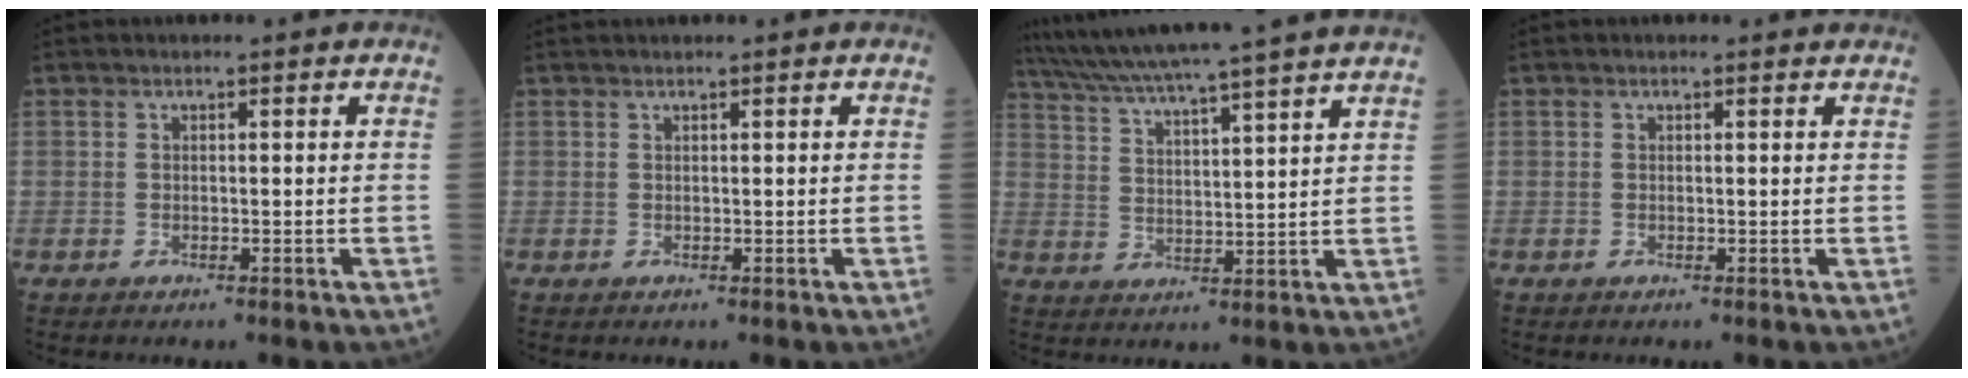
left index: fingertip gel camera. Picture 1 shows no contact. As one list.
[{"total": 1.1, "force": [1.0, -0.1, 0.3], "torque": [-0.004, 0.020, 0.023]}, {"total": 19.1, "force": [16.8, -1.6, 9.0], "torque": [-0.163, -0.006, 0.240]}, {"total": 1.3, "force": [1.3, 0.1, 0.1], "torque": [-0.011, 0.001, 0.009]}]